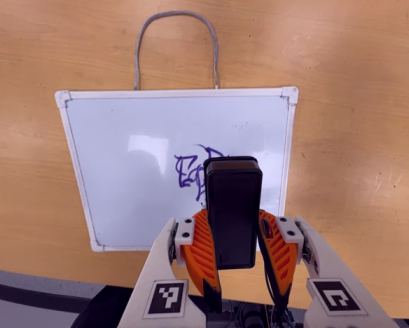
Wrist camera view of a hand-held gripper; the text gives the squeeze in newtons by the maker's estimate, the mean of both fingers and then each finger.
{"total": 9.3, "left": 8.0, "right": 10.6}